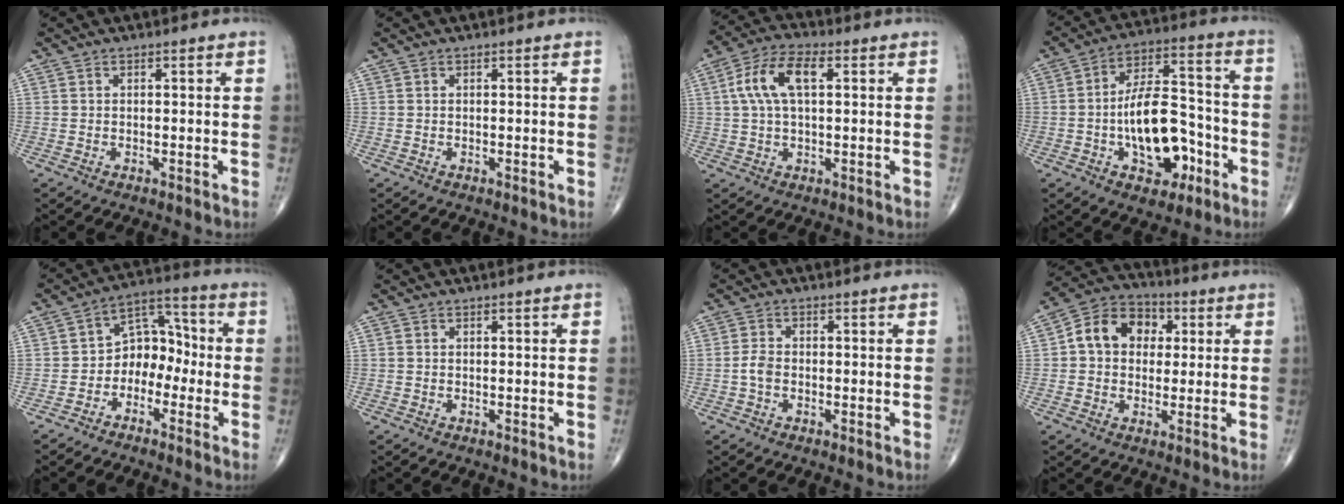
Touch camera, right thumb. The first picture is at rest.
{"total": 0.0}
{"total": 9.7, "force": [2.2, 4.6, 8.2], "torque": [-0.169, 0.023, 0.037]}
{"total": 15.8, "force": [-4.8, 8.8, 12.2], "torque": [-0.165, 0.049, -0.075]}
{"total": 8.7, "force": [-2.4, 6.4, 5.3], "torque": [-0.049, 0.049, -0.057]}
{"total": 0.0}
{"total": 2.4, "force": [-0.7, 1.5, 1.7], "torque": [-0.036, 0.008, -0.018]}
{"total": 11.3, "force": [2.0, 8.9, 6.6], "torque": [-0.080, 0.021, 0.020]}